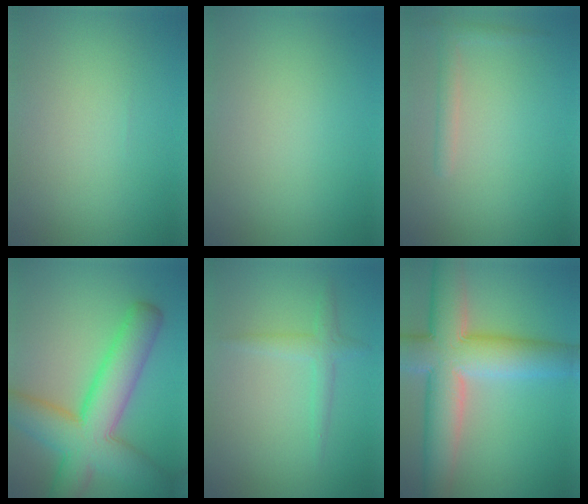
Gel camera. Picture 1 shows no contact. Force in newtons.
{"total": 0.0}
{"total": 1.5, "press": 1.5, "slide": 0.1}
{"total": 9.9, "press": 9.9, "slide": 0.4}
{"total": 1.8, "press": 1.7, "slide": 0.1}
{"total": 10.9, "press": 10.9, "slide": 0.6}